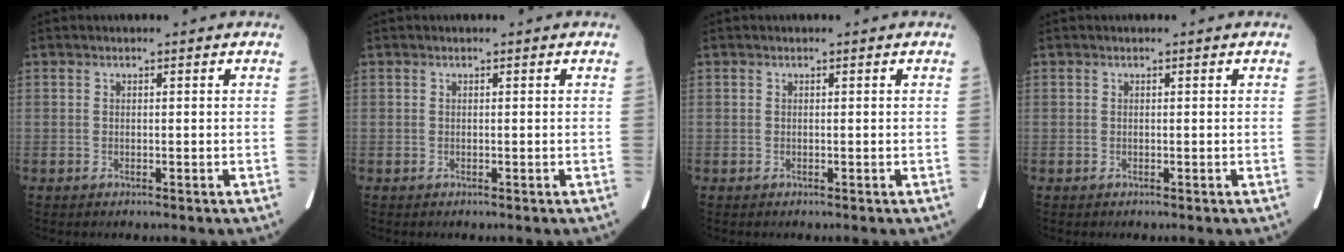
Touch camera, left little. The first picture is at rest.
{"total": 0.0}
{"total": 0.0}
{"total": 0.0}